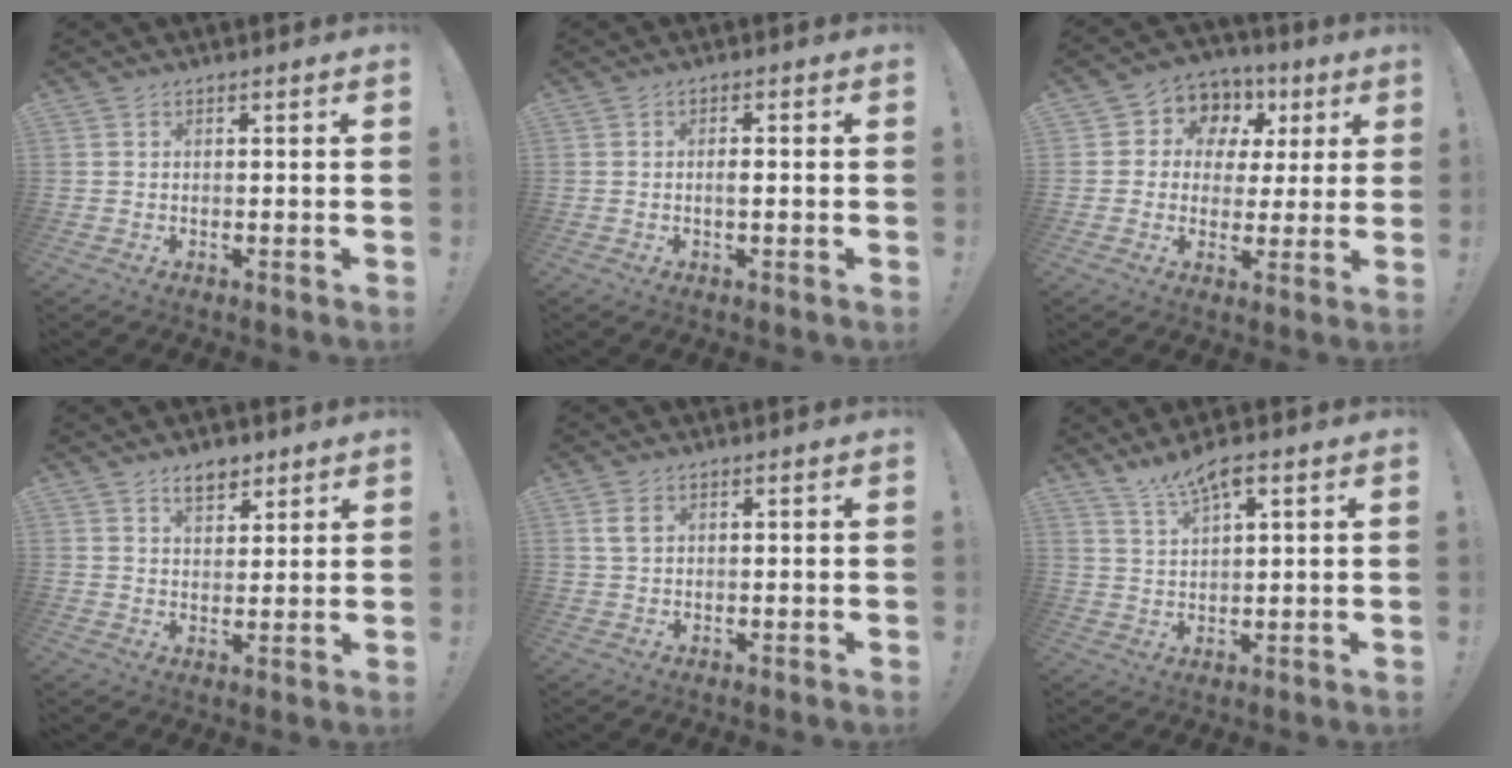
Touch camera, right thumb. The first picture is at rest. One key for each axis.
{"total": 1.4, "fx": -0.2, "fy": 0.4, "fz": 1.4, "tx": -0.025, "ty": 0.001, "tz": -0.006}
{"total": 8.7, "fx": 2.4, "fy": 7.9, "fz": 3.0, "tx": -0.048, "ty": -0.016, "tz": 0.050}
{"total": 6.0, "fx": 4.1, "fy": 3.4, "fz": 2.7, "tx": -0.033, "ty": -0.017, "tz": 0.073}
{"total": 3.1, "fx": 1.6, "fy": 1.7, "fz": 2.0, "tx": -0.027, "ty": -0.002, "tz": 0.026}
{"total": 7.1, "fx": 5.1, "fy": 1.8, "fz": 4.6, "tx": -0.087, "ty": -0.020, "tz": 0.091}